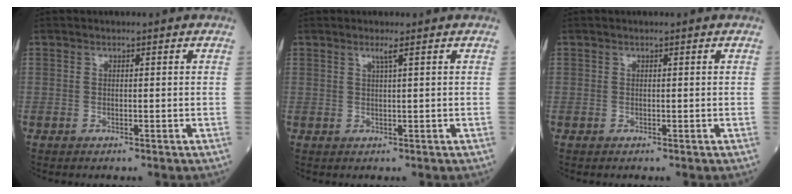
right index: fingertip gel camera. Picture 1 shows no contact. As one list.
[{"total": 1.2, "force": [0.7, -0.4, 0.9], "torque": [-0.025, -0.004, 0.015]}, {"total": 0.0}]